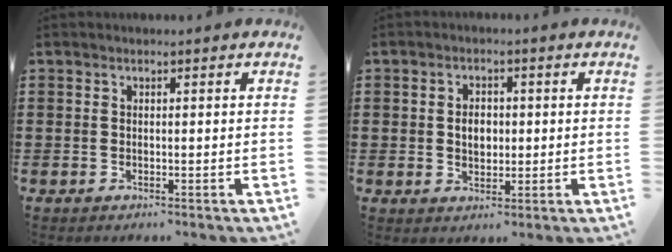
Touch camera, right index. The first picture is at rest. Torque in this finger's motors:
{"motor_torque": [0.17, -0.05, 0.23, 0.02]}